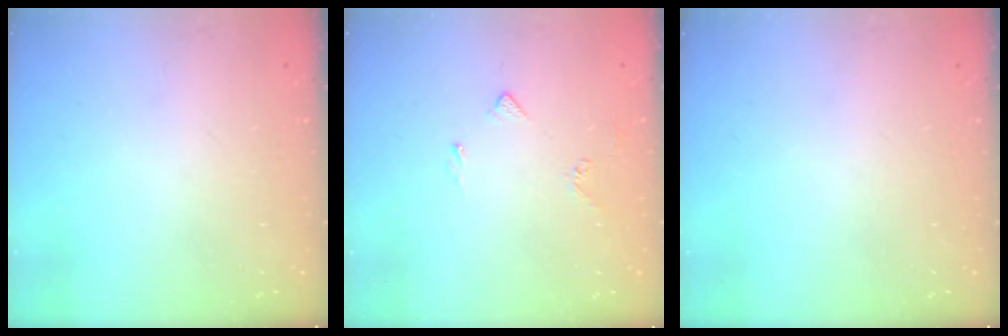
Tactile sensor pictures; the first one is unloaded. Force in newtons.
{"total": 3.6, "press": 3.6, "slide": 0.5}
{"total": 0.0}